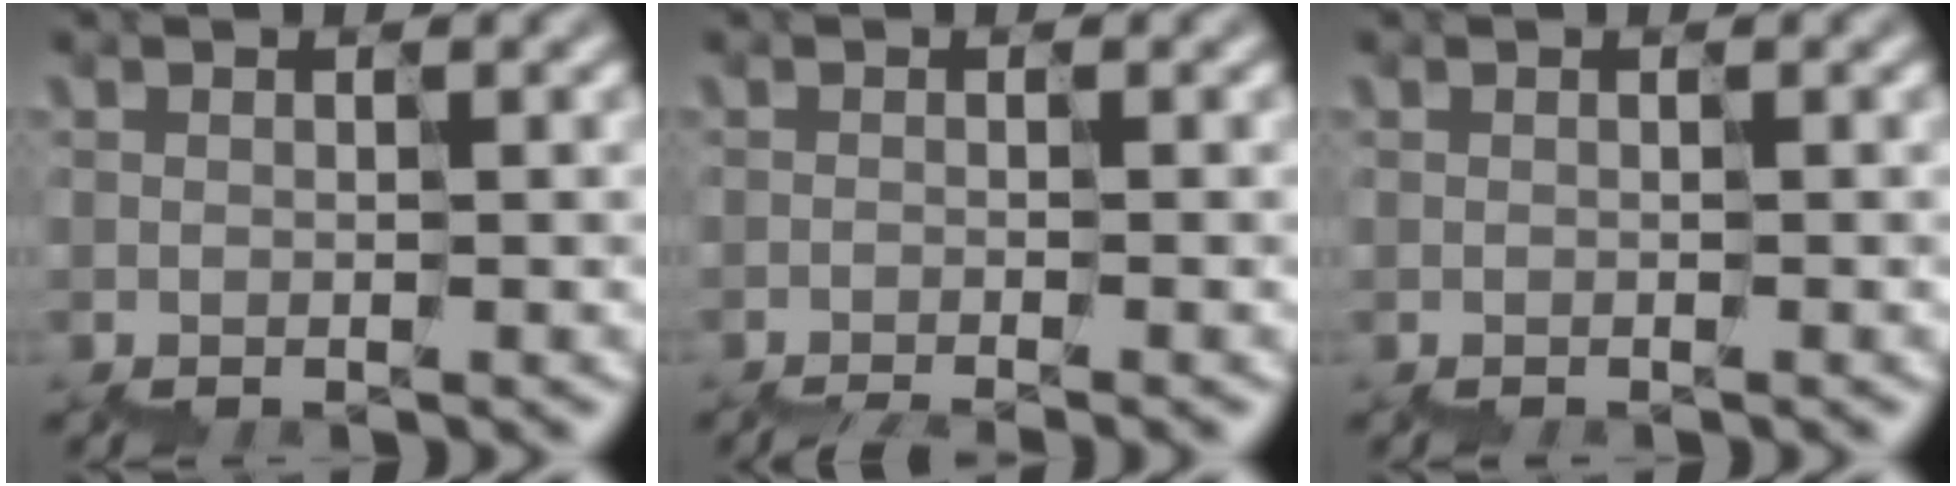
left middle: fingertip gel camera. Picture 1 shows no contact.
{"total": 1.2, "force": [-1.1, -0.1, 0.2], "torque": [-0.008, -0.015, -0.021]}
{"total": 0.0}